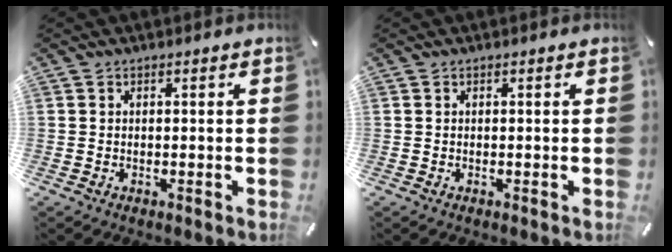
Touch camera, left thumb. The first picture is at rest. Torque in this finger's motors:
{"motor_torque": [0.01, 0.02, -0.03, -0.03, 0.00]}